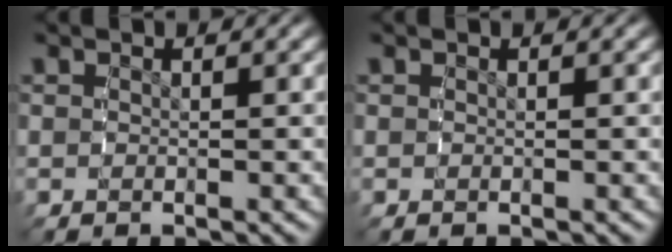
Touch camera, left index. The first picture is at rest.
{"total": 0.0}